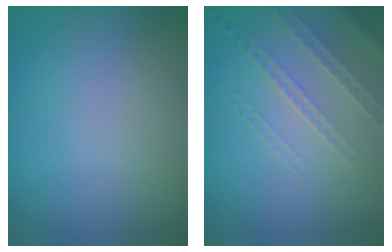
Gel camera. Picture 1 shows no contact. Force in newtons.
{"total": 1.6, "press": 1.3, "slide": 0.9}